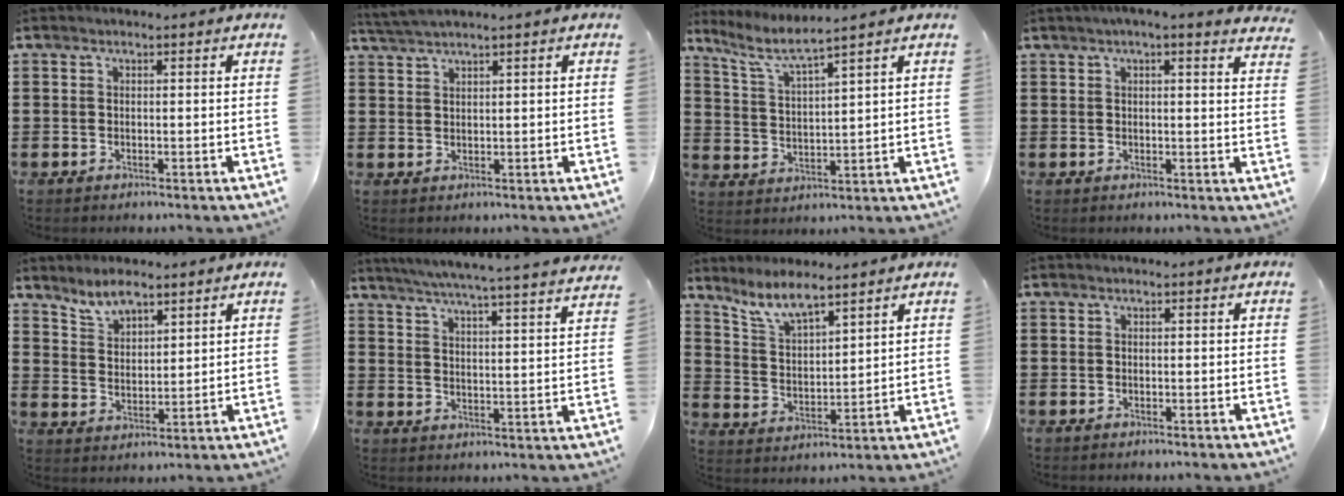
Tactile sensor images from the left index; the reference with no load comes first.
{"total": 2.1, "force": [1.8, -0.5, 0.8], "torque": [-0.019, 0.001, 0.036]}
{"total": 4.8, "force": [3.9, 0.1, 2.8], "torque": [-0.071, -0.017, 0.064]}
{"total": 2.5, "force": [1.9, 0.0, 1.6], "torque": [-0.036, 0.001, 0.034]}
{"total": 5.0, "force": [4.5, 1.5, 1.6], "torque": [-0.045, -0.006, 0.084]}
{"total": 5.5, "force": [5.0, -1.1, 2.0], "torque": [-0.058, -0.041, 0.081]}
{"total": 6.6, "force": [5.9, 0.8, 2.8], "torque": [-0.074, -0.021, 0.107]}
{"total": 0.0}